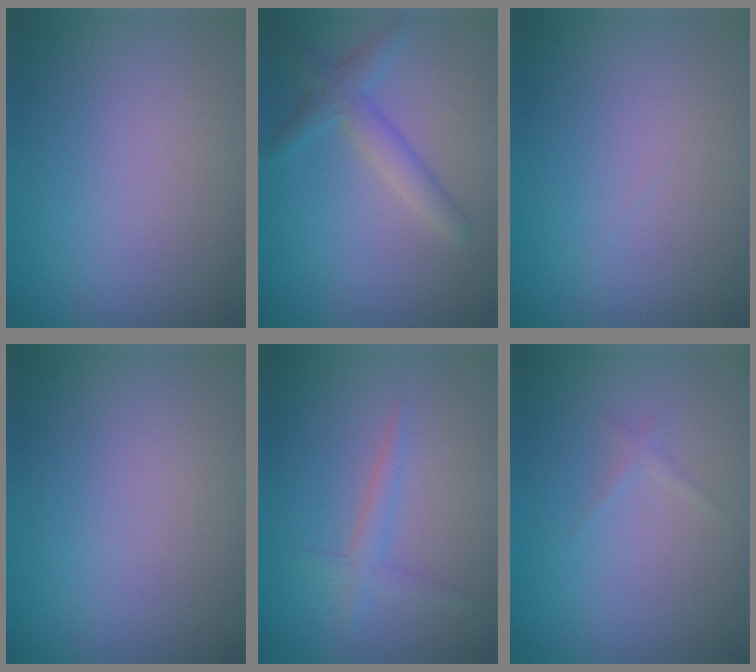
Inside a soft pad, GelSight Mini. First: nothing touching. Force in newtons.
{"total": 1.9, "press": 1.9, "slide": 0.2}
{"total": 0.0}
{"total": 0.0}
{"total": 1.6, "press": 1.6, "slide": 0.1}
{"total": 0.6, "press": 0.6, "slide": 0.0}